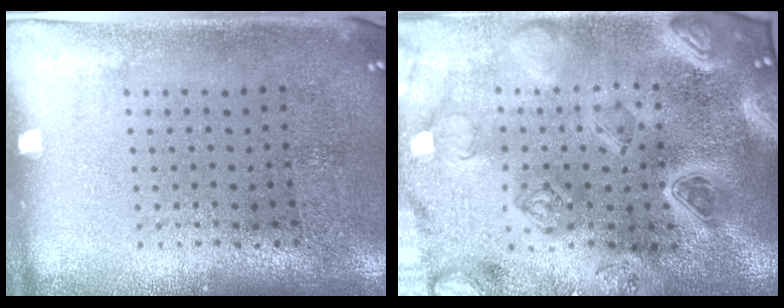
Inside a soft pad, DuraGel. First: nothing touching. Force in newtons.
{"total": 5.1, "press": 4.3, "slide": 2.8}